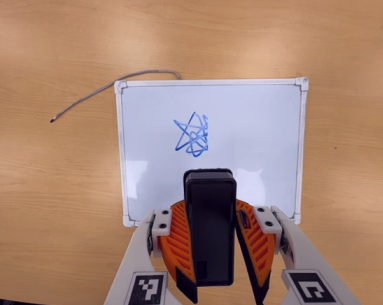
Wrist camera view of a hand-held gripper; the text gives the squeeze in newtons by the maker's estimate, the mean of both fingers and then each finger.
{"total": 10.4, "left": 9.2, "right": 11.6}